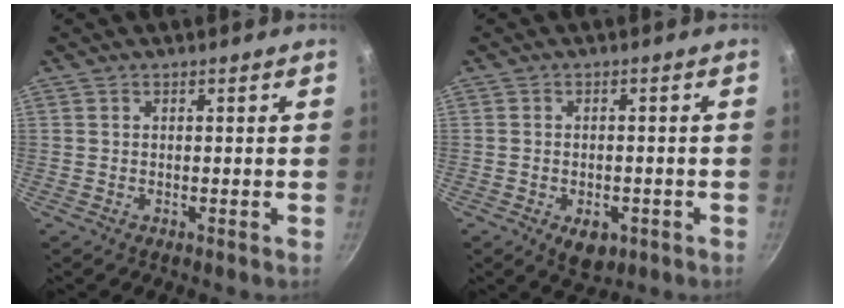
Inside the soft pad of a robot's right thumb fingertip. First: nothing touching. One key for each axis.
{"total": 5.5, "fx": -2.2, "fy": 3.5, "fz": 3.6, "tx": -0.038, "ty": 0.008, "tz": -0.019}